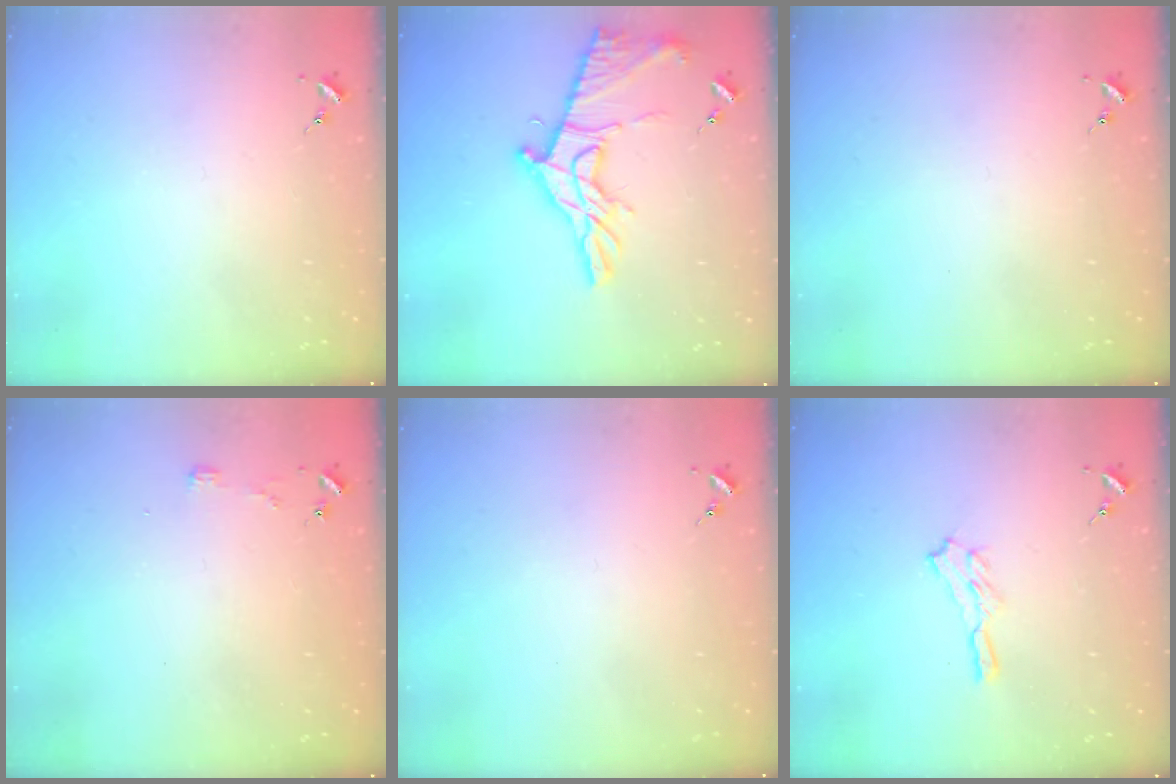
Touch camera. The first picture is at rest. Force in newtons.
{"total": 18.0, "press": 17.9, "slide": 1.2}
{"total": 0.0}
{"total": 2.8, "press": 2.8, "slide": 0.2}
{"total": 0.0}
{"total": 5.5, "press": 5.5, "slide": 0.4}